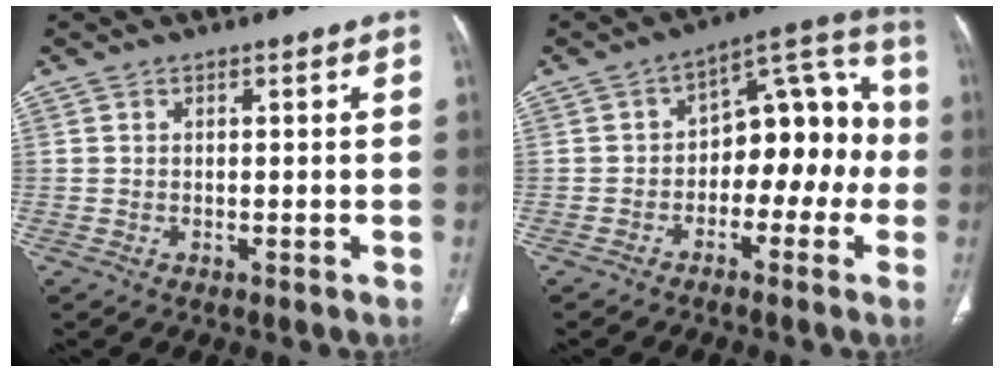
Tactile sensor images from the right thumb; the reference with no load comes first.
{"total": 14.1, "force": [-2.3, 8.6, 10.9], "torque": [-0.095, 0.057, -0.043]}